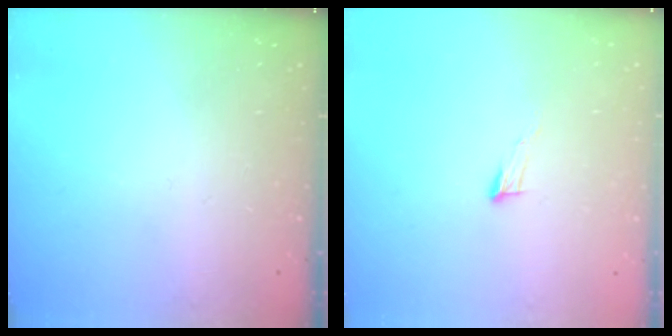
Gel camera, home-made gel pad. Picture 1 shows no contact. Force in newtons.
{"total": 6.3, "press": 6.2, "slide": 1.0}